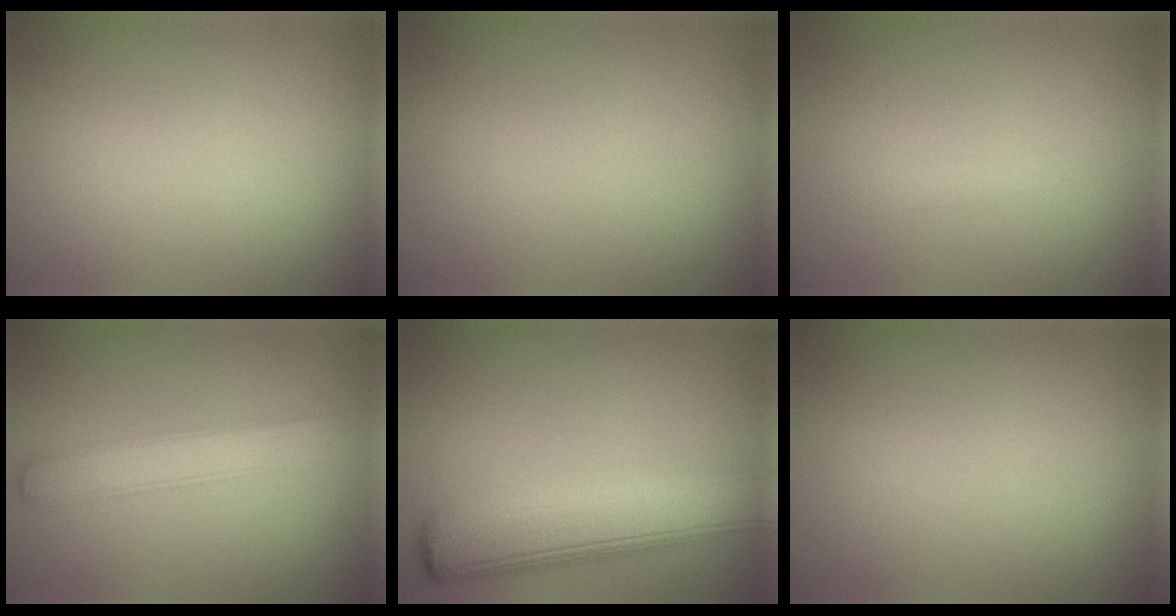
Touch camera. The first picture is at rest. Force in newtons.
{"total": 0.0}
{"total": 0.7, "press": 0.7, "slide": 0.1}
{"total": 3.2, "press": 3.2, "slide": 0.1}
{"total": 8.2, "press": 8.1, "slide": 0.5}
{"total": 0.0}